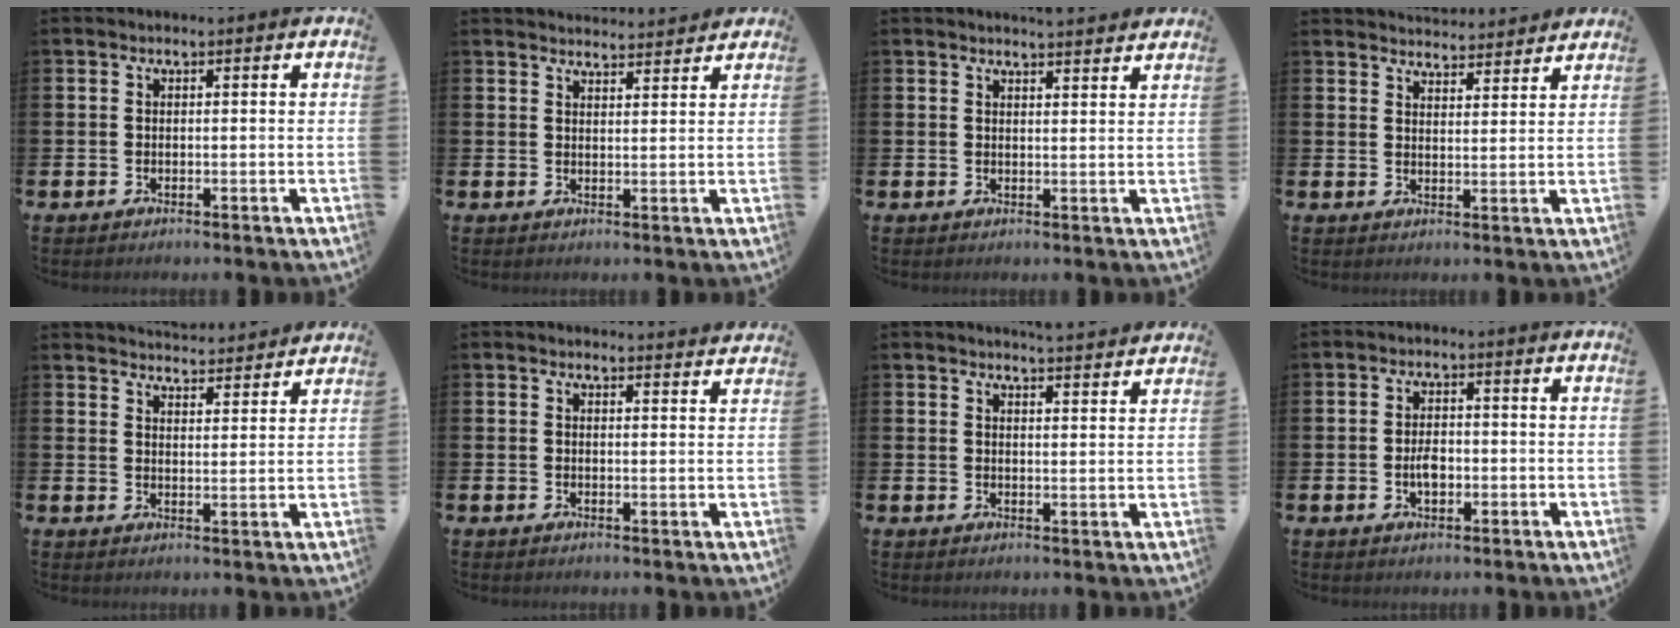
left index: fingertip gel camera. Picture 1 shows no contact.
{"total": 3.2, "force": [3.2, 0.2, 0.0], "torque": [-0.001, -0.019, 0.057]}
{"total": 3.2, "force": [3.2, -0.4, 0.0], "torque": [0.007, -0.023, 0.055]}
{"total": 4.3, "force": [4.2, 0.2, -0.3], "torque": [-0.001, -0.030, 0.077]}
{"total": 4.5, "force": [4.5, 0.1, -0.2], "torque": [-0.004, -0.035, 0.079]}
{"total": 2.1, "force": [2.1, -0.1, -0.1], "torque": [0.012, -0.019, 0.035]}
{"total": 4.0, "force": [4.0, -0.5, 0.1], "torque": [0.002, -0.029, 0.070]}
{"total": 2.7, "force": [-0.5, 1.6, 2.2], "torque": [-0.029, -0.002, -0.012]}